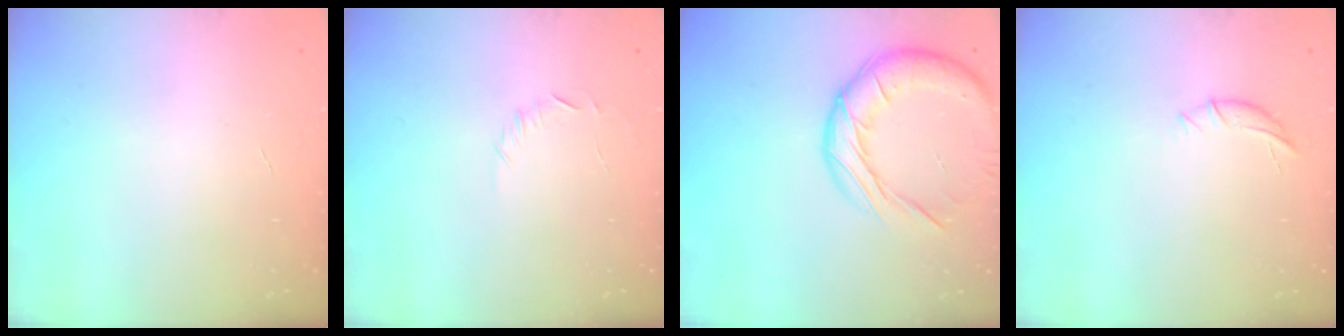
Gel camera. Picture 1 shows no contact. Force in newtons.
{"total": 5.6, "press": 5.3, "slide": 1.7}
{"total": 18.5, "press": 18.4, "slide": 1.8}
{"total": 5.8, "press": 5.7, "slide": 1.2}